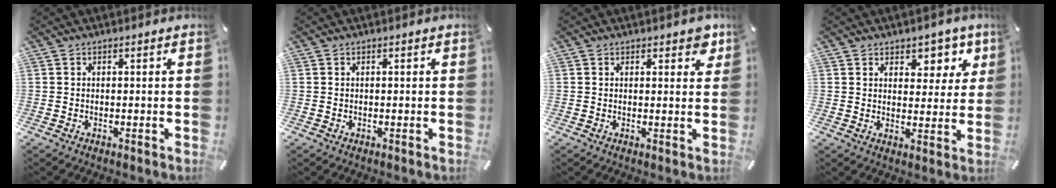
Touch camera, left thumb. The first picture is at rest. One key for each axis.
{"total": 0.0}
{"total": 3.1, "fx": 1.9, "fy": 1.7, "fz": 1.7, "tx": -0.007, "ty": -0.005, "tz": 0.027}
{"total": 6.6, "fx": 4.2, "fy": 4.6, "fz": 2.4, "tx": -0.002, "ty": -0.032, "tz": 0.066}